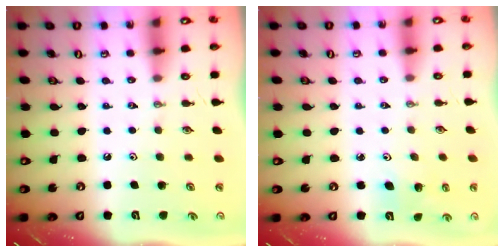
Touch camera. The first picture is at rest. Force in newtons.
{"total": 5.7, "press": 5.5, "slide": 1.2}